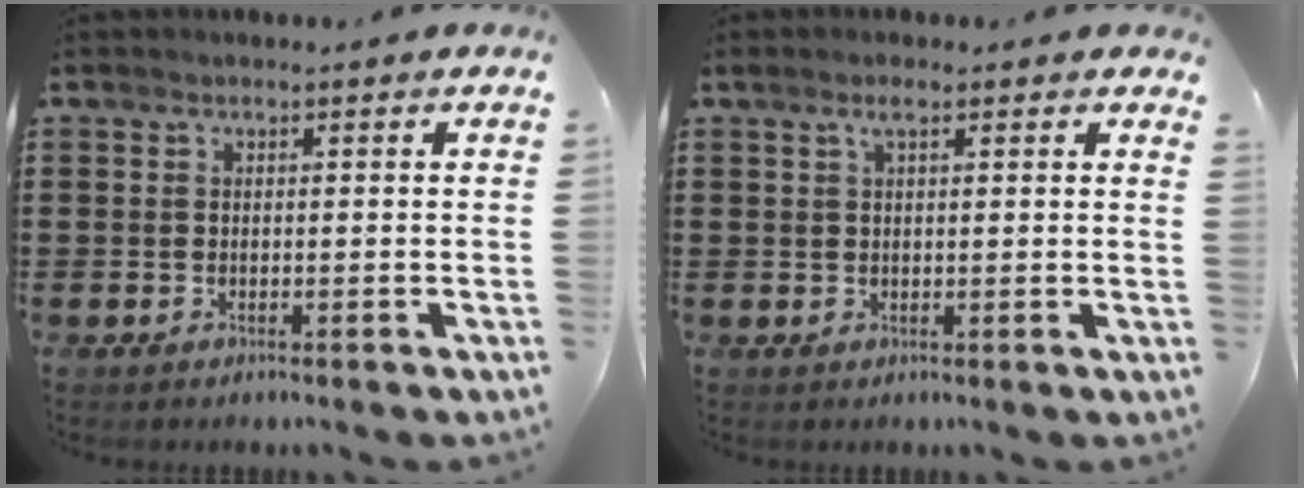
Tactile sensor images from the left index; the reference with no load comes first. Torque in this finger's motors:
{"motor_torque": [0.94, -1.19, 0.30, 0.08]}